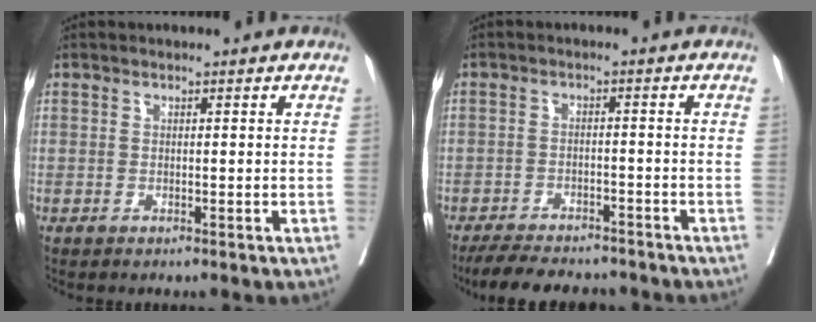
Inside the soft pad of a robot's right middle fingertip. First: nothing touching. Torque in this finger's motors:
{"motor_torque": [0.68, -0.52, 0.04, 0.03]}